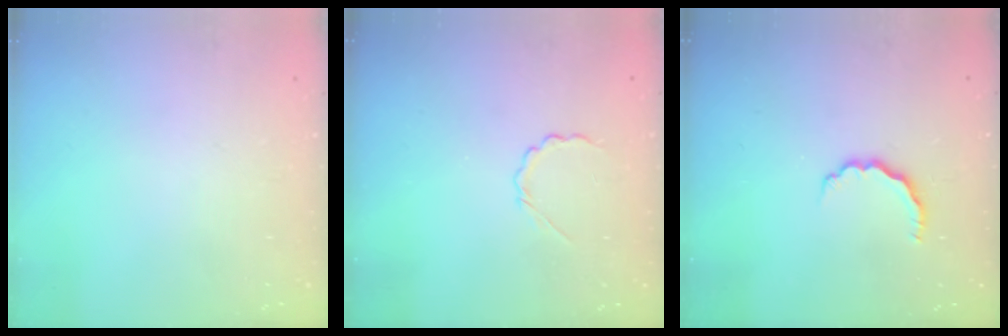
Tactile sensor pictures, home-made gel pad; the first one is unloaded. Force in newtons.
{"total": 4.0, "press": 3.8, "slide": 1.1}
{"total": 4.9, "press": 4.8, "slide": 1.0}